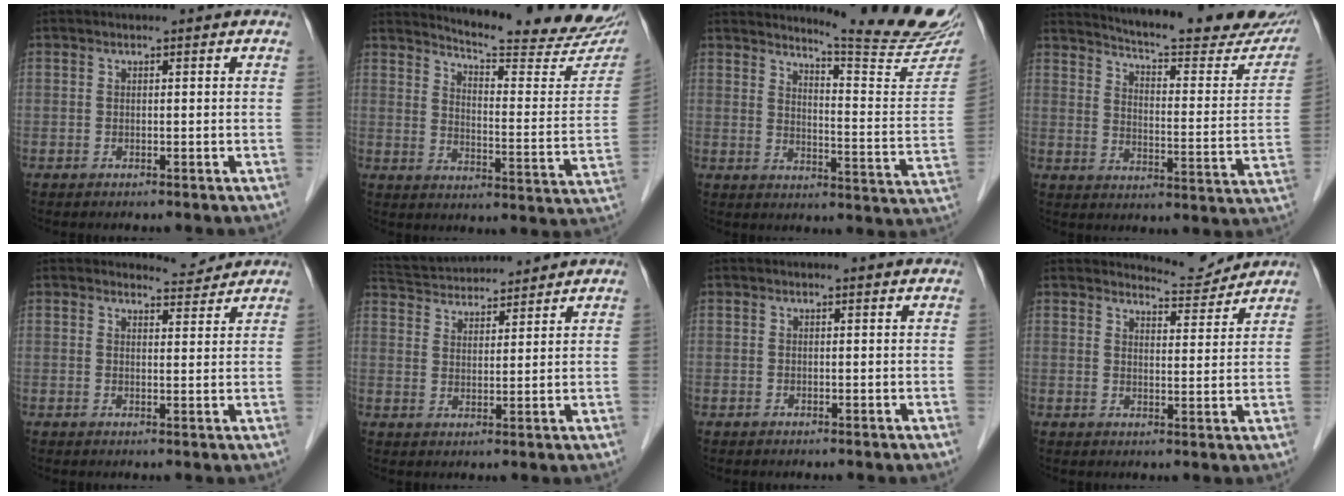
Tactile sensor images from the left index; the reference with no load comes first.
{"total": 21.4, "force": [19.9, 1.6, 7.9], "torque": [-0.108, -0.090, 0.242]}
{"total": 16.7, "force": [15.8, -1.0, 5.3], "torque": [-0.078, -0.117, 0.188]}
{"total": 25.3, "force": [23.0, 3.0, 10.2], "torque": [-0.146, -0.082, 0.281]}
{"total": 3.1, "force": [3.0, 0.4, -0.6], "torque": [-0.001, -0.010, 0.042]}
{"total": 12.5, "force": [11.8, 2.2, 3.4], "torque": [-0.068, 0.036, 0.196]}
{"total": 1.2, "force": [1.2, 0.0, 0.0], "torque": [-0.011, 0.000, 0.011]}
{"total": 5.1, "force": [5.0, 0.3, -0.7], "torque": [0.001, -0.013, 0.070]}